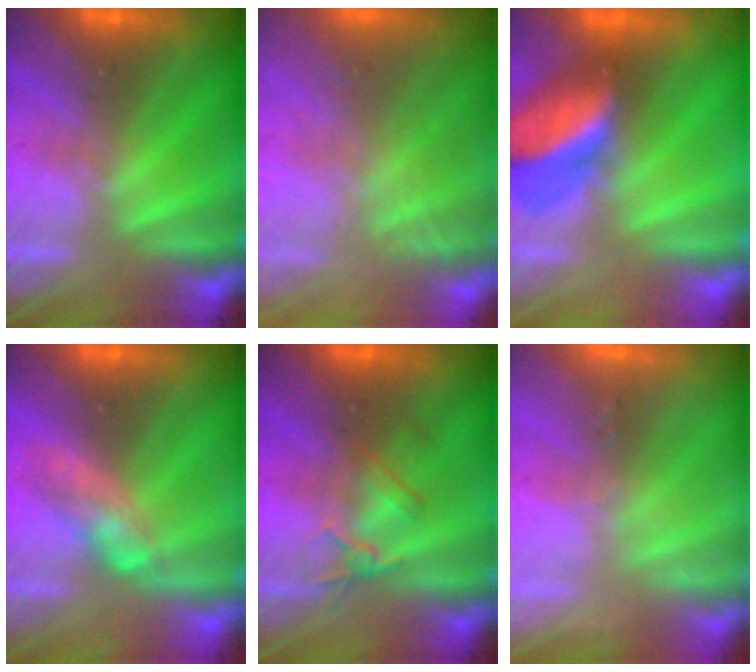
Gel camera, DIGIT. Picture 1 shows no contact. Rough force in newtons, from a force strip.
{"total": 8.9}
{"total": 2.6}
{"total": 2.7}
{"total": 2.4}
{"total": 2.4}